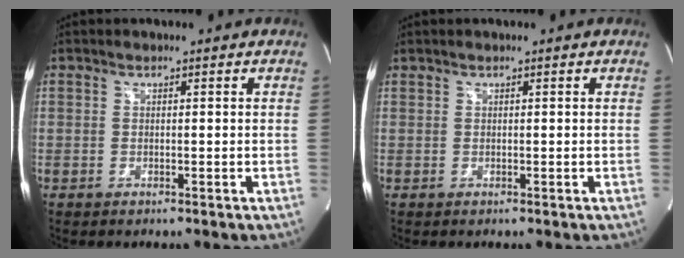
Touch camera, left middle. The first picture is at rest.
{"total": 0.0}